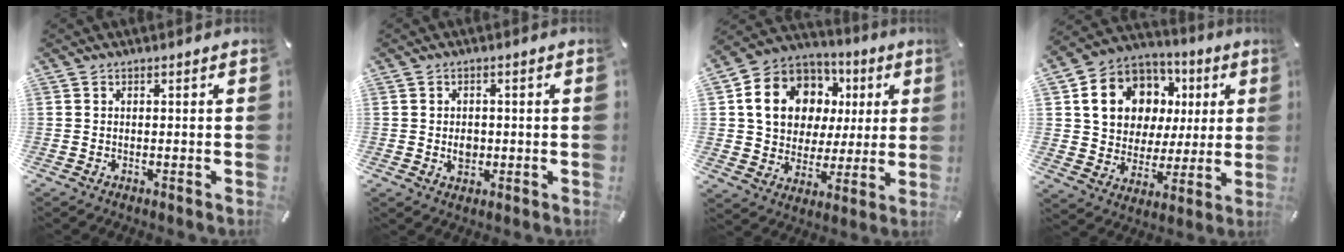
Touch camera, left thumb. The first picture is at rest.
{"total": 3.3, "force": [-0.4, 2.6, 1.9], "torque": [-0.028, 0.000, -0.008]}
{"total": 15.3, "force": [4.2, 12.9, 7.1], "torque": [-0.122, -0.015, 0.086]}
{"total": 14.5, "force": [4.9, 12.1, 6.3], "torque": [-0.107, -0.017, 0.101]}